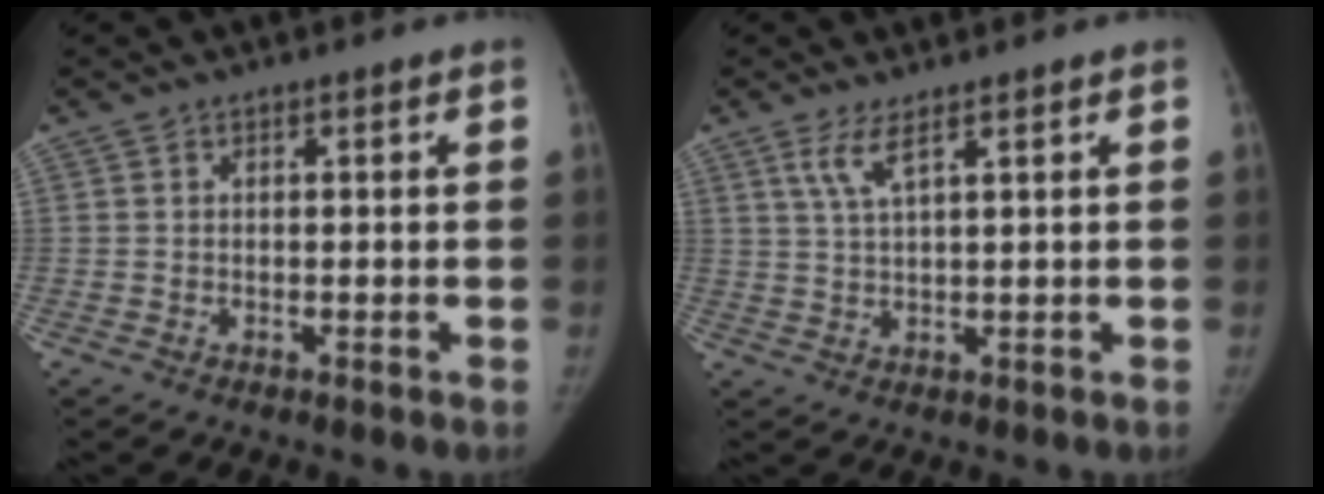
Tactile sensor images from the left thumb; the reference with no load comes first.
{"total": 3.8, "force": [2.3, 0.5, 3.0], "torque": [-0.070, -0.012, 0.055]}